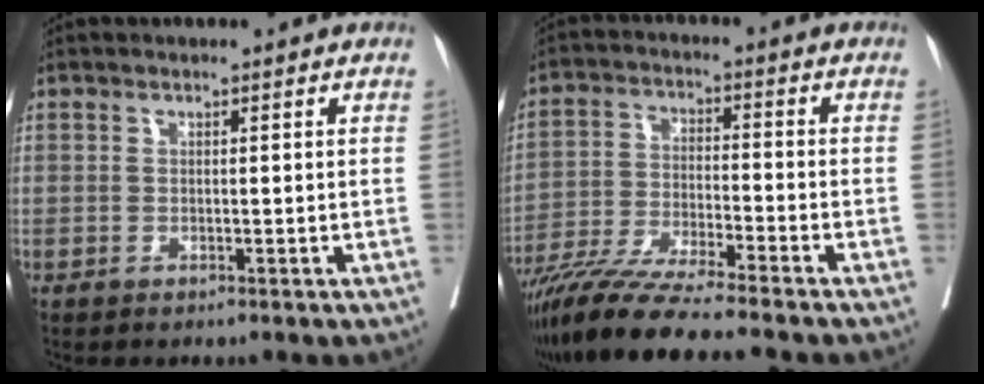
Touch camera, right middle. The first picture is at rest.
{"total": 12.2, "force": [-10.5, -0.8, 6.2], "torque": [-0.106, -0.028, -0.184]}